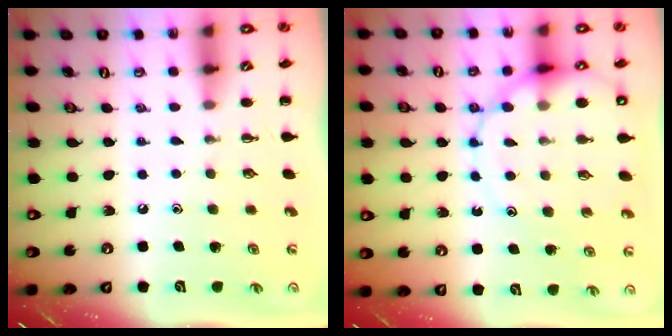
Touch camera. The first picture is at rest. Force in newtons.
{"total": 14.3, "press": 13.9, "slide": 3.3}